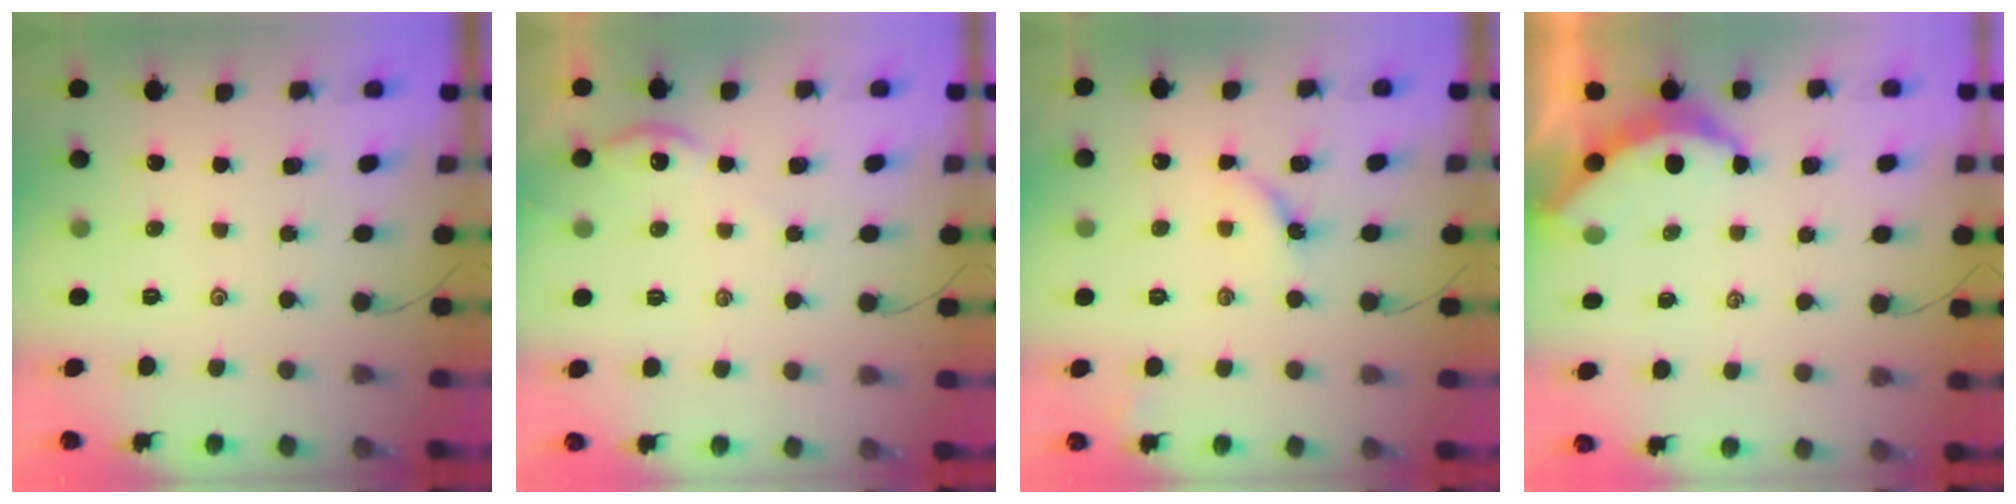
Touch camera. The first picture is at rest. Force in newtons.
{"total": 1.7, "press": 1.7, "slide": 0.4}
{"total": 4.1, "press": 4.0, "slide": 0.6}
{"total": 5.3, "press": 5.3, "slide": 0.1}